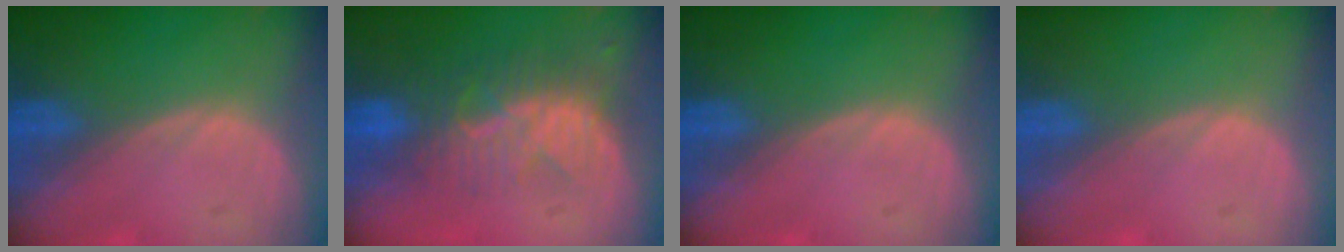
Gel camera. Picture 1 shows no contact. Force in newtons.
{"total": 8.5, "press": 7.7, "slide": 3.5}
{"total": 0.0}
{"total": 0.0}